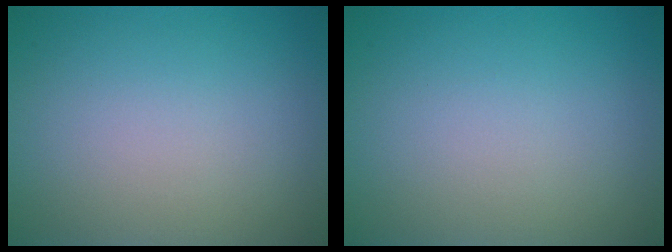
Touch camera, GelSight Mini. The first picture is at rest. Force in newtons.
{"total": 0.0}